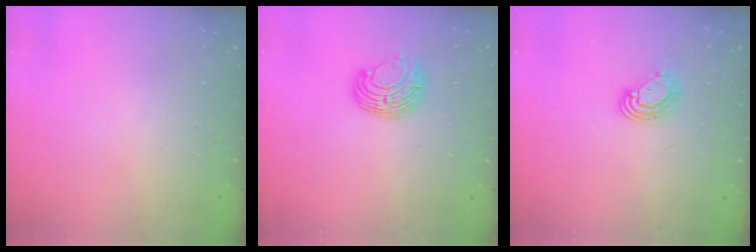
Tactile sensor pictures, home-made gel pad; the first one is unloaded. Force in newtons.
{"total": 8.2, "press": 8.2, "slide": 0.6}
{"total": 4.9, "press": 4.8, "slide": 0.6}